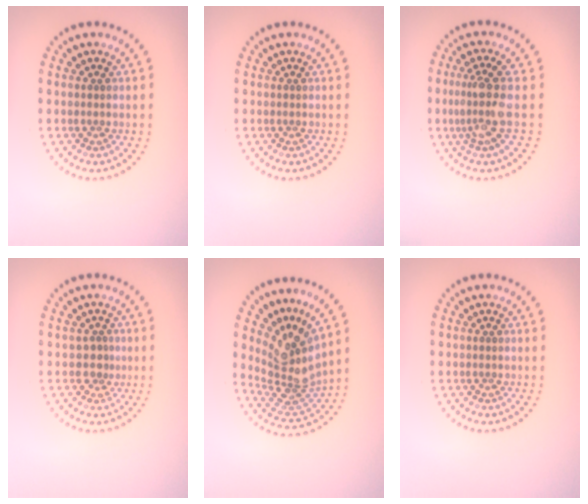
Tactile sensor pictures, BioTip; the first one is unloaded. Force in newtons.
{"total": 0.0}
{"total": 3.4, "press": 2.6, "slide": 2.3}
{"total": 1.3, "press": 0.8, "slide": 0.9}
{"total": 4.5, "press": 3.0, "slide": 3.3}
{"total": 0.0}